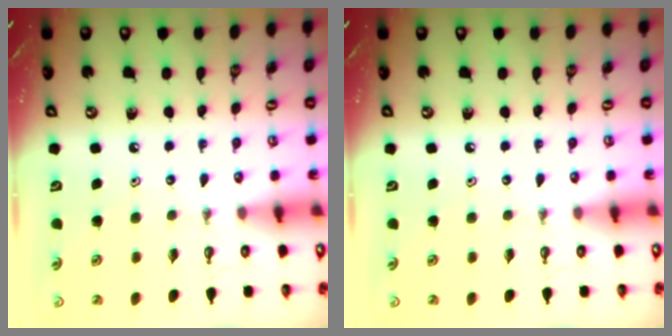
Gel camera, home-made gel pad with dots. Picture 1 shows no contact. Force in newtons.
{"total": 0.0}